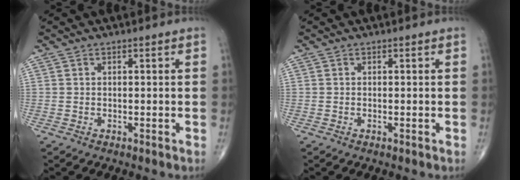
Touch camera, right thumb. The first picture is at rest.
{"total": 0.0}